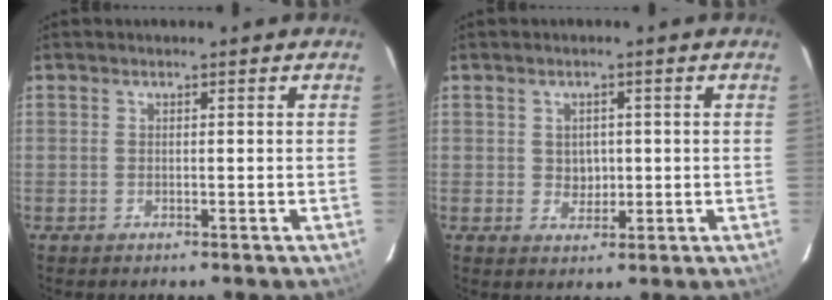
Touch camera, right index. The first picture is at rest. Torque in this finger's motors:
{"motor_torque": [-0.05, 0.05, 0.00, 0.00]}